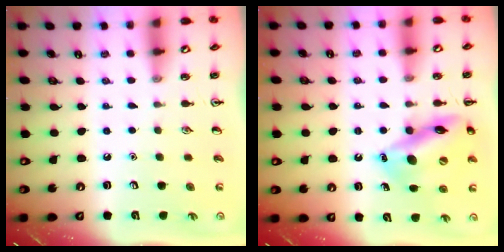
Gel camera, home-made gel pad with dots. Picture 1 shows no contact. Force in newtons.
{"total": 15.5, "press": 15.3, "slide": 2.7}